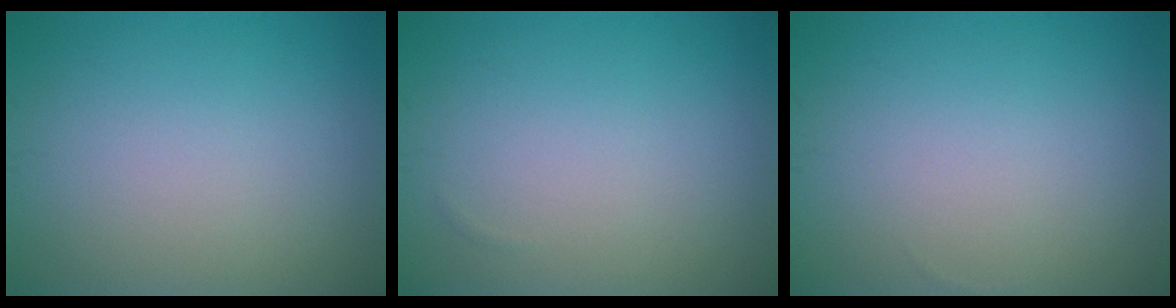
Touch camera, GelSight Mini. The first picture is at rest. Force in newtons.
{"total": 0.0}
{"total": 0.0}